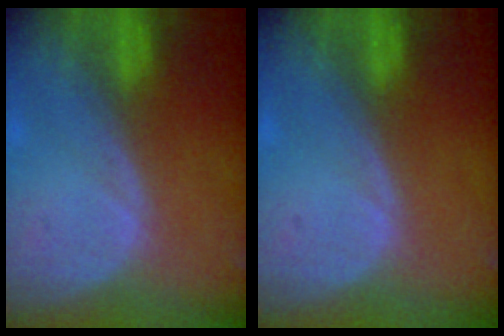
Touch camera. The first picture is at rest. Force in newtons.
{"total": 0.0}